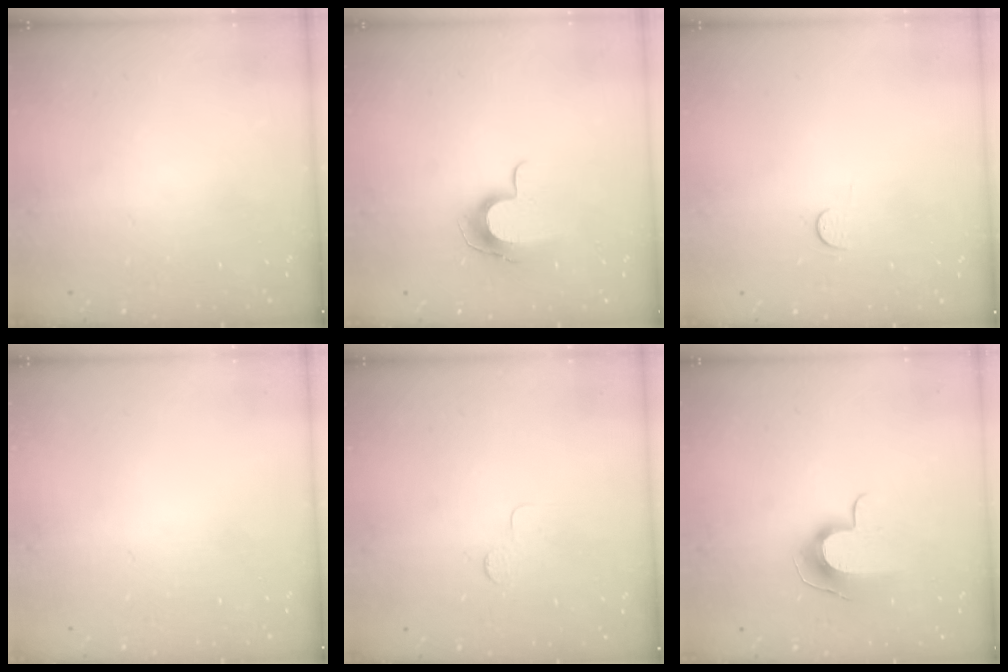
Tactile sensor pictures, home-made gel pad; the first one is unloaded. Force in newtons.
{"total": 10.1, "press": 10.1, "slide": 0.6}
{"total": 2.8, "press": 2.8, "slide": 0.4}
{"total": 0.0}
{"total": 3.0, "press": 2.9, "slide": 0.3}
{"total": 9.0, "press": 9.0, "slide": 0.5}